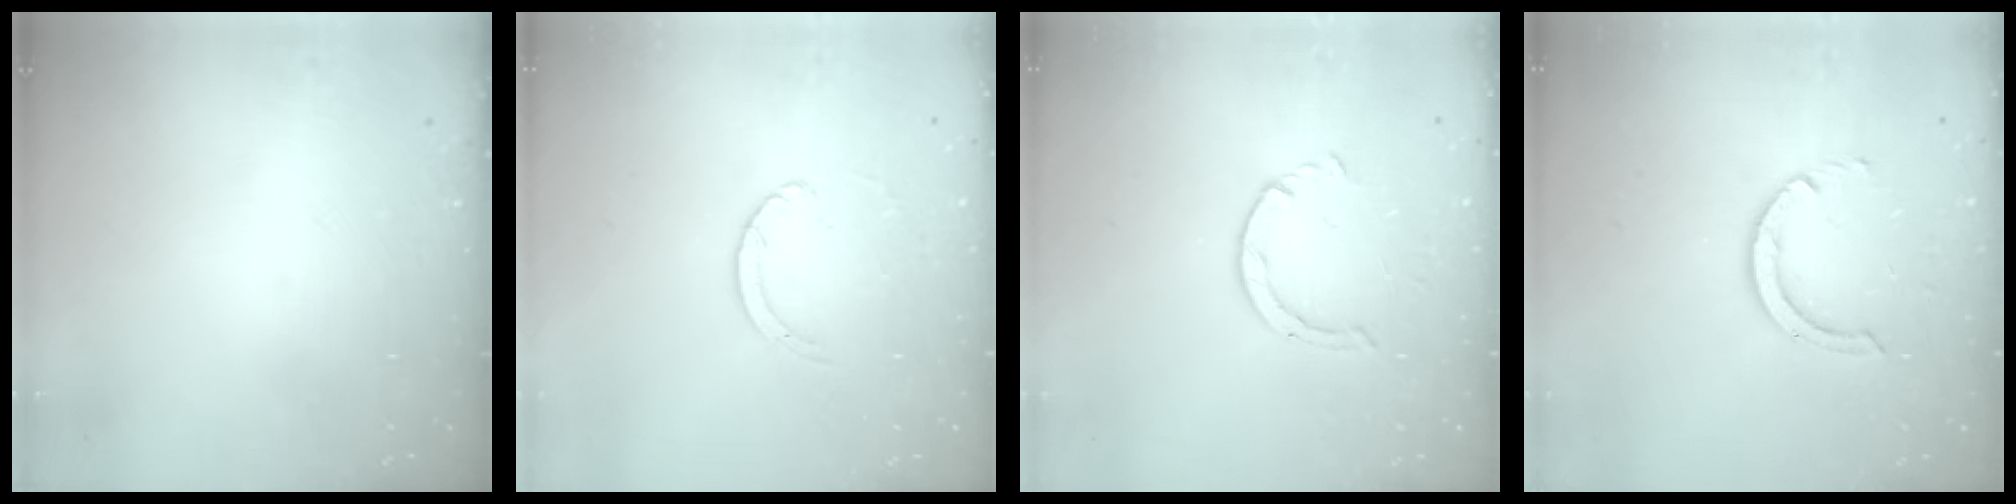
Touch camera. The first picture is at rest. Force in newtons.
{"total": 1.3, "press": 1.2, "slide": 0.2}
{"total": 2.6, "press": 2.6, "slide": 0.3}
{"total": 6.3, "press": 6.3, "slide": 0.4}